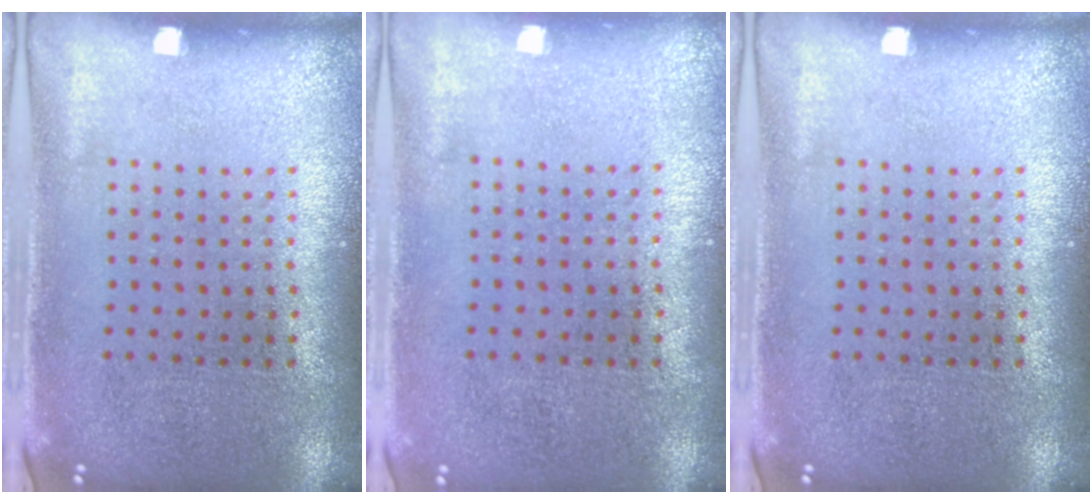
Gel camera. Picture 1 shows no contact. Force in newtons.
{"total": 0.0}
{"total": 0.0}